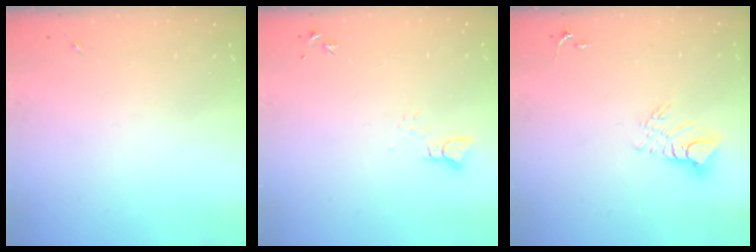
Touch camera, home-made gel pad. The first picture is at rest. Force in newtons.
{"total": 2.2, "press": 2.2, "slide": 0.2}
{"total": 8.6, "press": 8.6, "slide": 0.8}